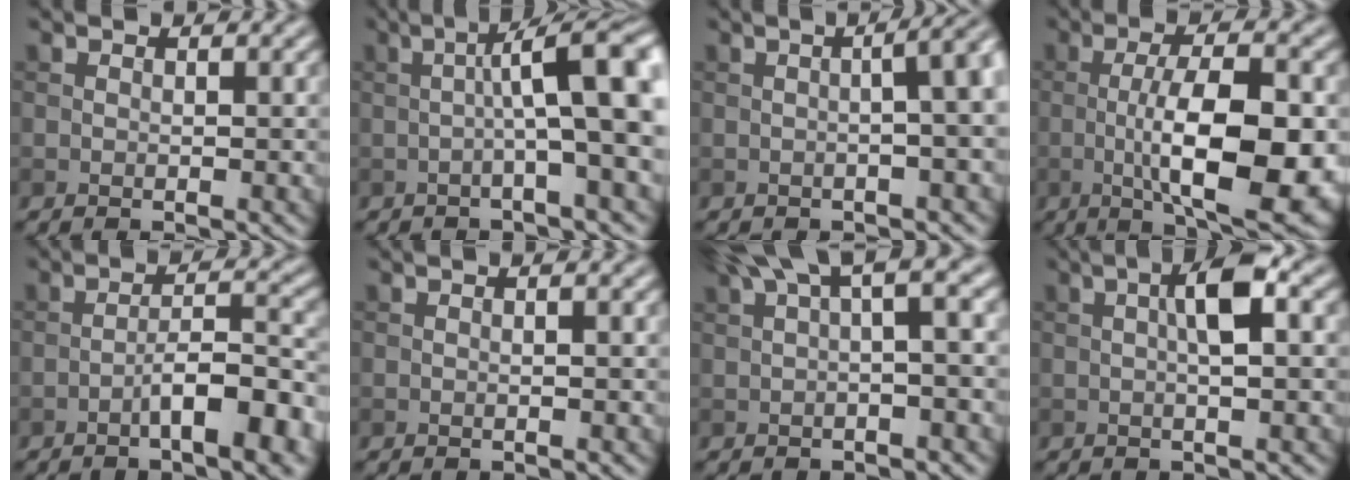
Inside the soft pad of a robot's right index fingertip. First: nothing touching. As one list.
[{"total": 8.6, "force": [0.5, 1.4, 8.4], "torque": [-0.118, 0.015, 0.000]}, {"total": 6.6, "force": [0.6, 2.8, 6.0], "torque": [-0.034, 0.032, -0.013]}, {"total": 11.6, "force": [-1.7, 3.6, 10.9], "torque": [-0.171, -0.007, -0.027]}, {"total": 6.7, "force": [-3.0, 1.4, 5.9], "torque": [-0.093, 0.014, -0.052]}, {"total": 1.1, "force": [0.2, 0.3, 1.1], "torque": [-0.014, -0.005, -0.003]}, {"total": 6.3, "force": [2.4, 1.5, 5.6], "torque": [-0.078, 0.028, 0.035]}, {"total": 4.1, "force": [0.7, 0.8, 4.0], "torque": [-0.068, 0.012, 0.007]}]